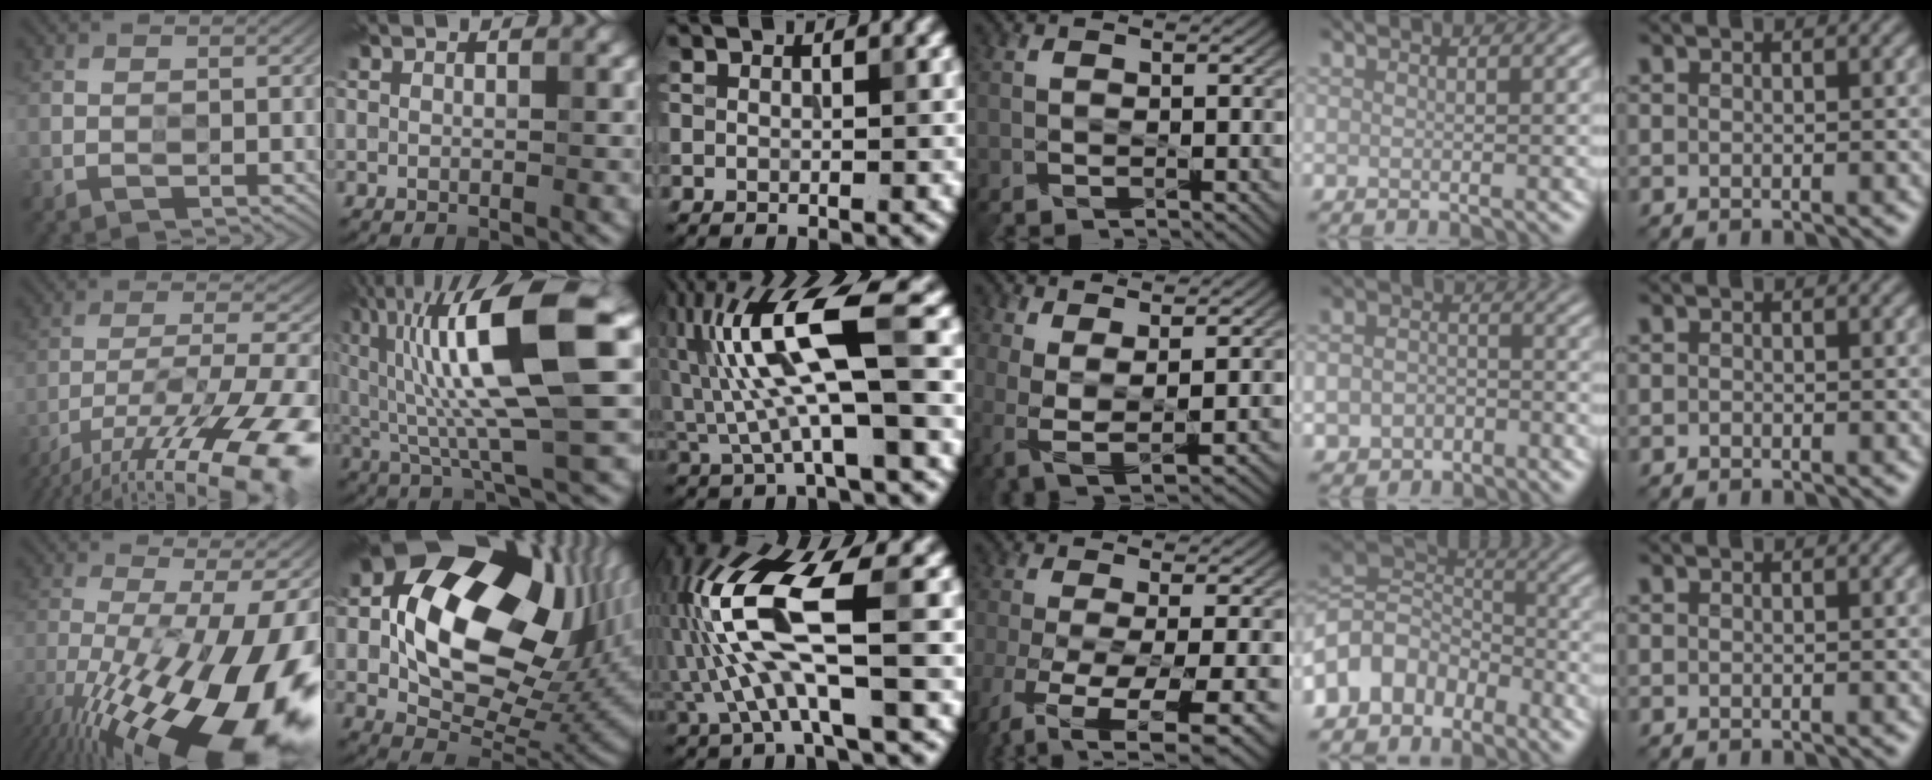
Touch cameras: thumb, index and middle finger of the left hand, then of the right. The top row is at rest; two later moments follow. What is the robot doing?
{"motion": "wipe", "object": "glass cup"}